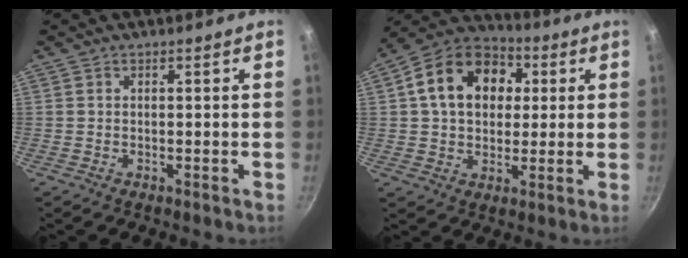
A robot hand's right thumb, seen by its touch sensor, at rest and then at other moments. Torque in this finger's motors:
{"motor_torque": [0.36, 3.27, 1.23, 0.28, 0.31]}